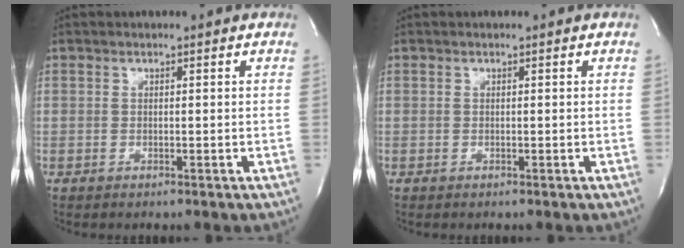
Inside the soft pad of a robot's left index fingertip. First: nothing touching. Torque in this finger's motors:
{"motor_torque": [0.00, 0.00, 0.00, 0.00]}